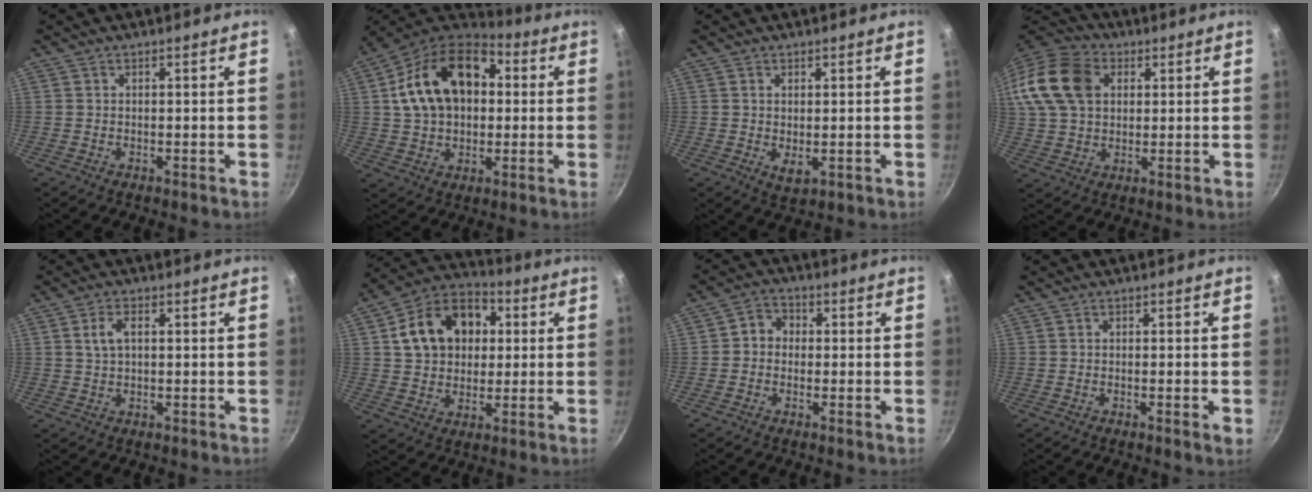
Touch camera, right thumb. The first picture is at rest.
{"total": 20.2, "force": [3.6, 13.8, 14.3], "torque": [-0.227, 0.032, 0.047]}
{"total": 2.7, "force": [0.2, 1.4, 2.3], "torque": [-0.037, -0.012, 0.008]}
{"total": 21.2, "force": [6.1, 15.6, 13.0], "torque": [-0.284, 0.030, 0.105]}
{"total": 3.8, "force": [0.9, 2.0, 3.1], "torque": [-0.054, 0.008, 0.016]}
{"total": 16.4, "force": [3.6, 12.4, 10.2], "torque": [-0.143, 0.024, 0.047]}
{"total": 4.1, "force": [-0.2, 3.6, 2.0], "torque": [-0.011, 0.009, -0.017]}
{"total": 1.4, "force": [-0.4, 0.1, 1.4], "torque": [-0.022, -0.002, -0.010]}